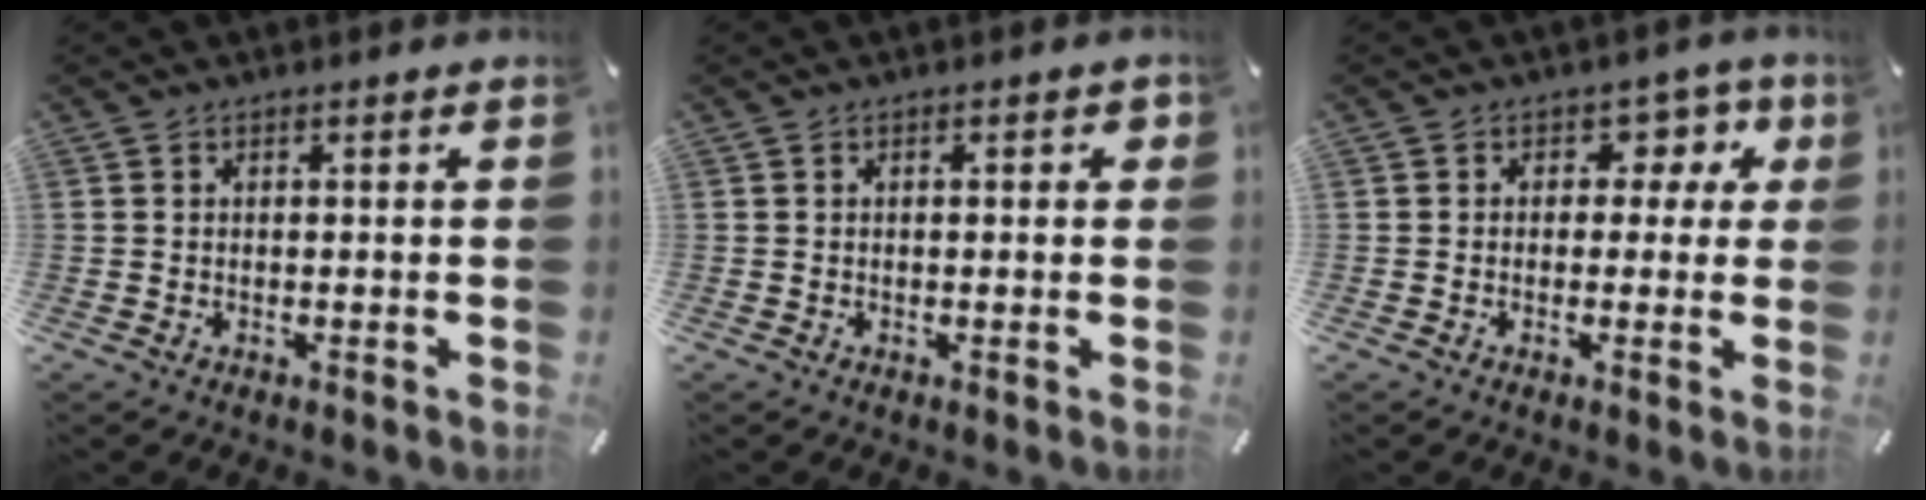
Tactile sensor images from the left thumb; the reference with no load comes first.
{"total": 1.5, "force": [0.0, 0.6, 1.4], "torque": [-0.019, 0.001, -0.003]}
{"total": 6.0, "force": [1.5, 4.7, 3.3], "torque": [-0.029, -0.007, 0.017]}